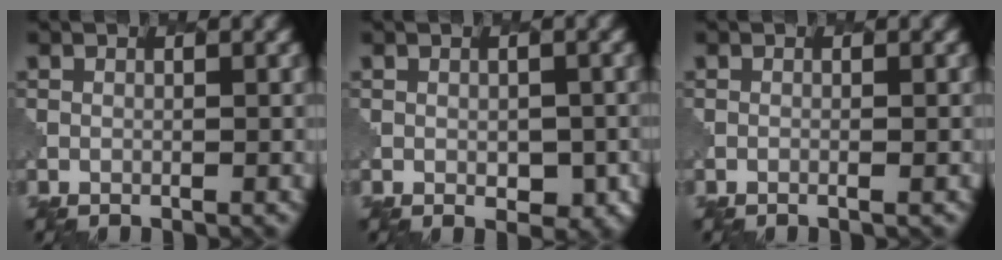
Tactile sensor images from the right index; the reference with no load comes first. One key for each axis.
{"total": 2.6, "fx": -0.6, "fy": 1.7, "fz": 1.9, "tx": -0.023, "ty": -0.008, "tz": 0.000}
{"total": 0.6, "fx": -0.1, "fy": 0.2, "fz": 0.5, "tx": -0.004, "ty": -0.002, "tz": -0.010}